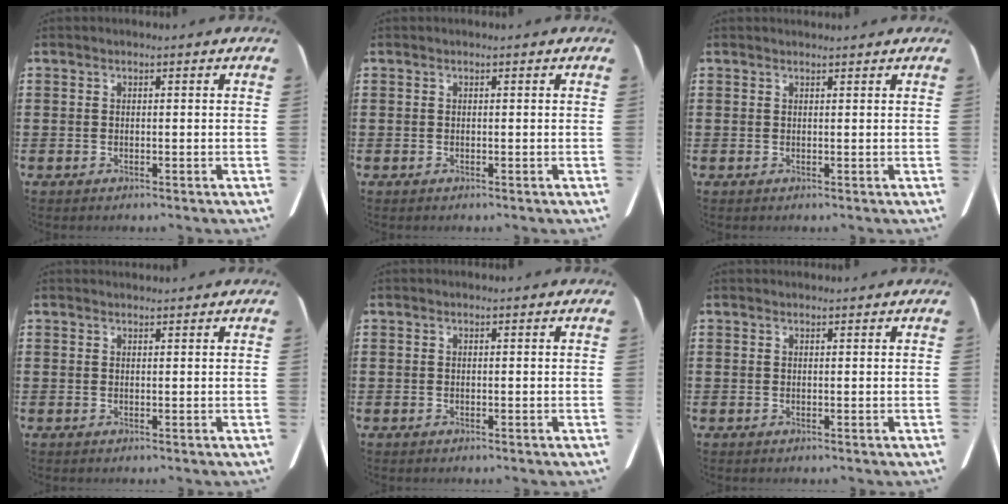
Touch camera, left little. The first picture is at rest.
{"total": 0.0}
{"total": 0.7, "force": [0.7, 0.0, 0.1], "torque": [0.004, -0.003, 0.011]}
{"total": 0.9, "force": [0.9, 0.0, 0.1], "torque": [0.005, -0.002, 0.016]}
{"total": 0.0}
{"total": 0.5, "force": [0.5, 0.1, 0.1], "torque": [0.006, -0.002, 0.008]}